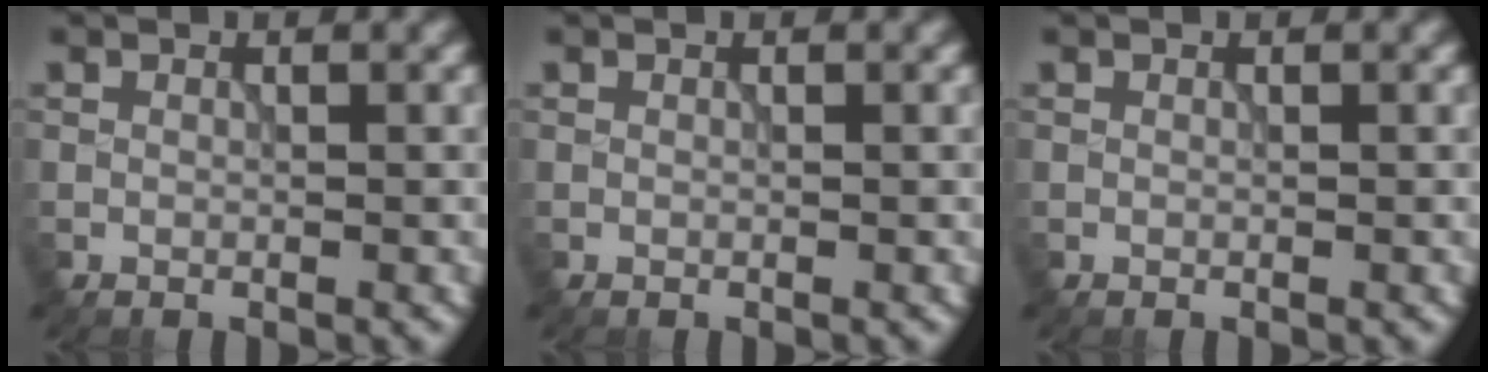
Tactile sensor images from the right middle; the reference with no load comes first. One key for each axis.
{"total": 0.0}
{"total": 0.0}